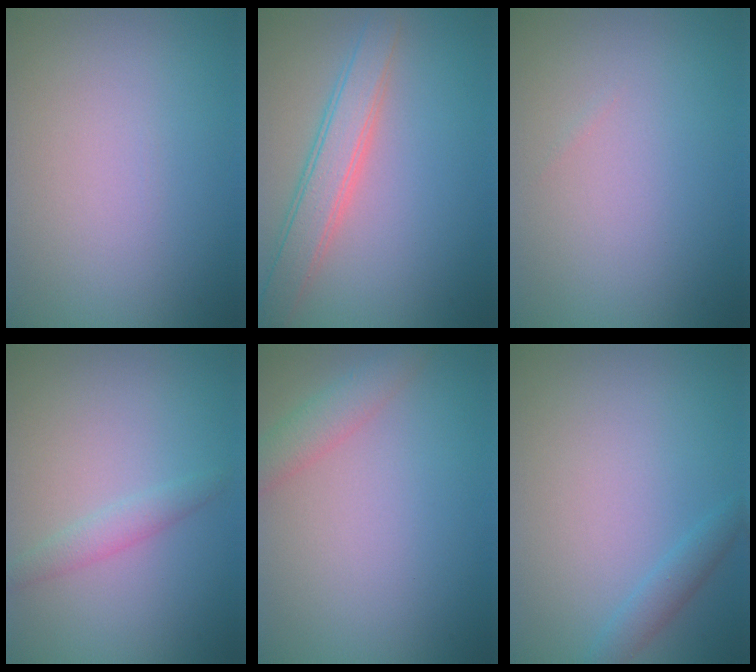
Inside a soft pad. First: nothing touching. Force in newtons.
{"total": 4.0, "press": 4.0, "slide": 0.1}
{"total": 0.0}
{"total": 1.5, "press": 1.5, "slide": 0.1}
{"total": 2.3, "press": 2.3, "slide": 0.1}
{"total": 1.5, "press": 1.5, "slide": 0.1}